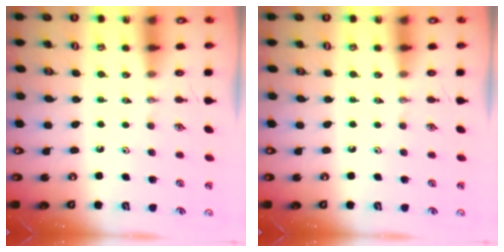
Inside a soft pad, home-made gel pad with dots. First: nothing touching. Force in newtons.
{"total": 0.0}